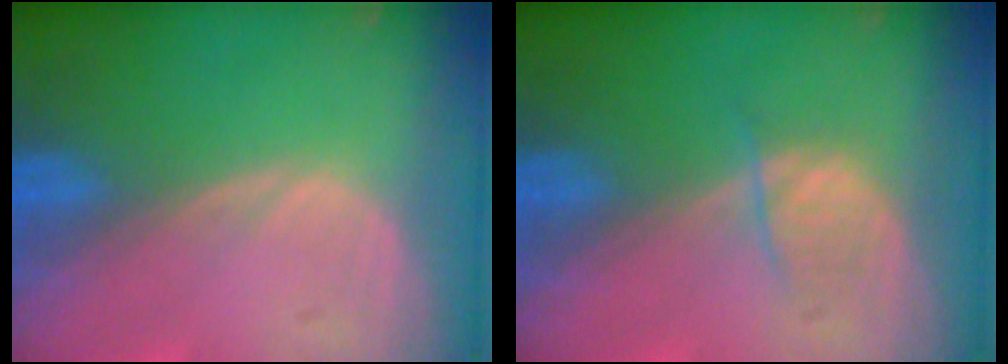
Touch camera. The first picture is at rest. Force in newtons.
{"total": 2.1, "press": 2.1, "slide": 0.3}